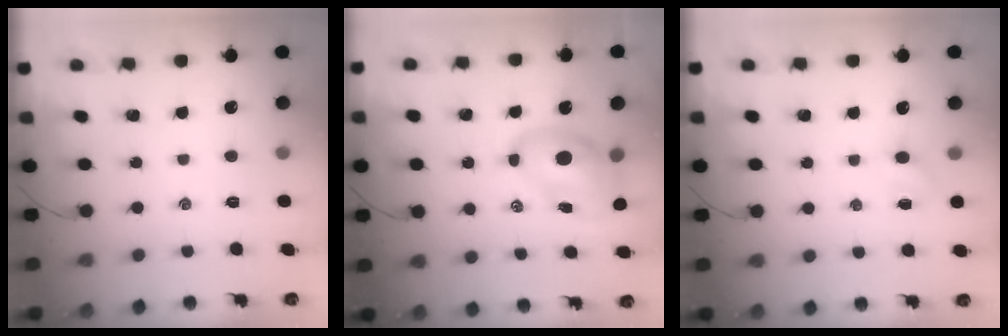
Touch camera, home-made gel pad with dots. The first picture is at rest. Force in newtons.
{"total": 8.3, "press": 8.2, "slide": 1.4}
{"total": 2.1, "press": 2.0, "slide": 0.7}